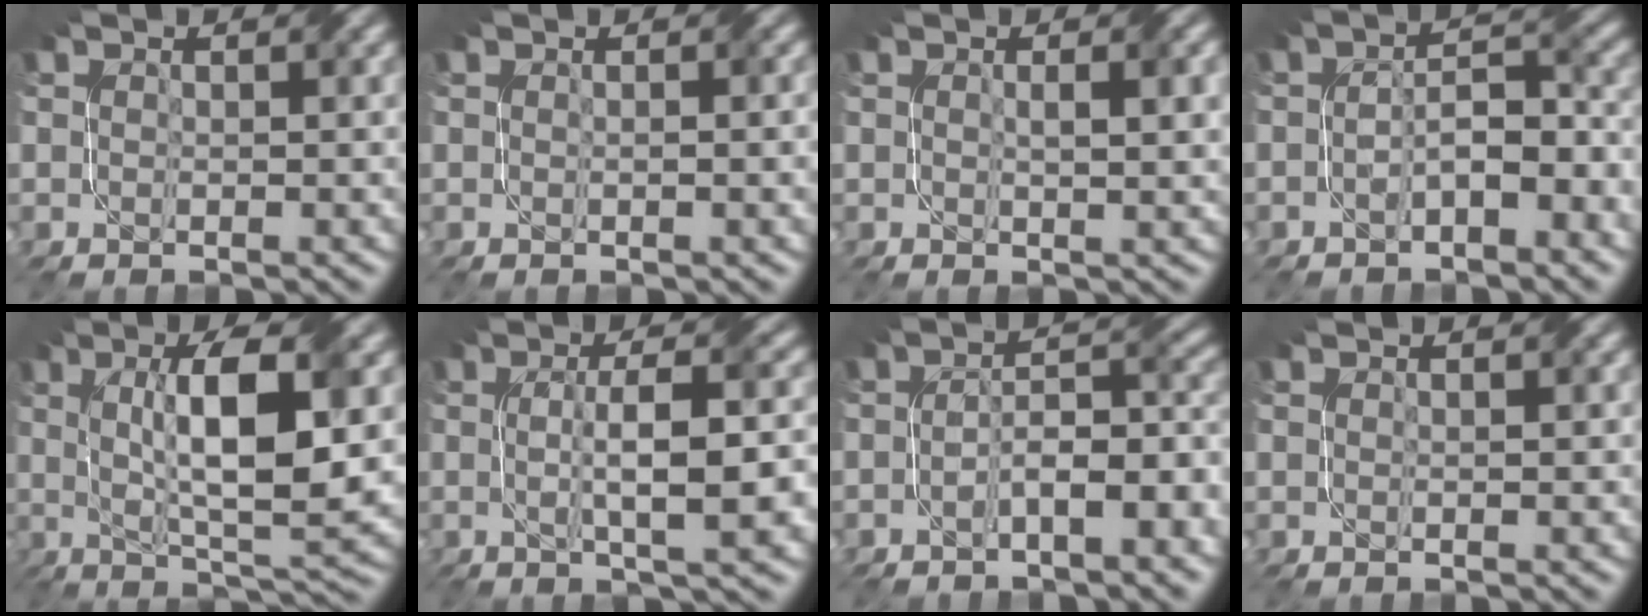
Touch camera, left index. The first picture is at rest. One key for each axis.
{"total": 1.4, "fx": 0.0, "fy": 0.1, "fz": 1.4, "tx": -0.021, "ty": 0.002, "tz": 0.000}
{"total": 2.5, "fx": 0.5, "fy": 0.6, "fz": 2.4, "tx": -0.039, "ty": 0.000, "tz": 0.009}
{"total": 3.8, "fx": -1.7, "fy": 1.4, "fz": 3.2, "tx": -0.059, "ty": 0.010, "tz": -0.032}
{"total": 10.3, "fx": 1.7, "fy": 2.8, "fz": 9.7, "tx": -0.155, "ty": 0.002, "tz": 0.033}
{"total": 7.1, "fx": -0.2, "fy": 1.5, "fz": 7.0, "tx": -0.103, "ty": 0.007, "tz": -0.001}
{"total": 4.7, "fx": -2.1, "fy": 1.3, "fz": 3.9, "tx": -0.067, "ty": 0.013, "tz": -0.040}
{"total": 0.0}